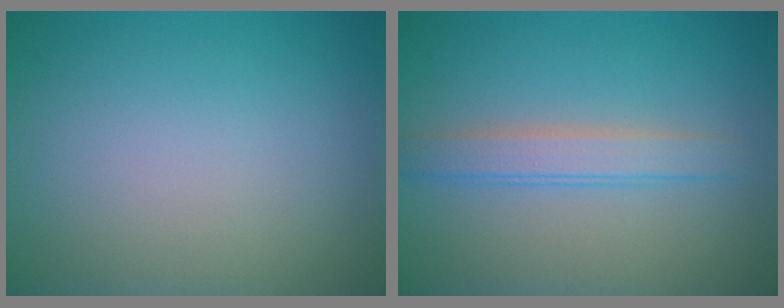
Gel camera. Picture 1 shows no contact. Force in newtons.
{"total": 2.5, "press": 2.5, "slide": 0.1}